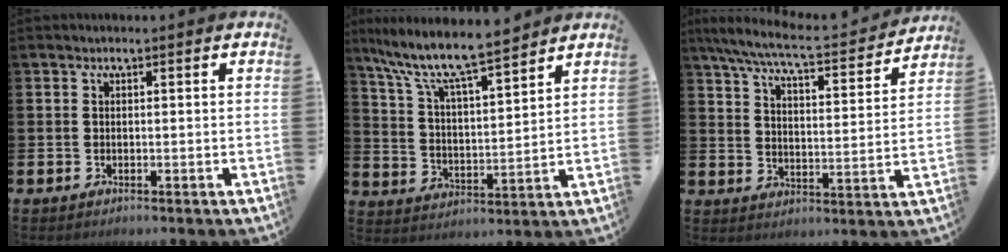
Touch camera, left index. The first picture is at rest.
{"total": 9.1, "force": [8.3, 1.0, 3.7], "torque": [-0.111, -0.055, 0.141]}
{"total": 7.8, "force": [6.9, 0.8, 3.5], "torque": [-0.100, -0.040, 0.117]}